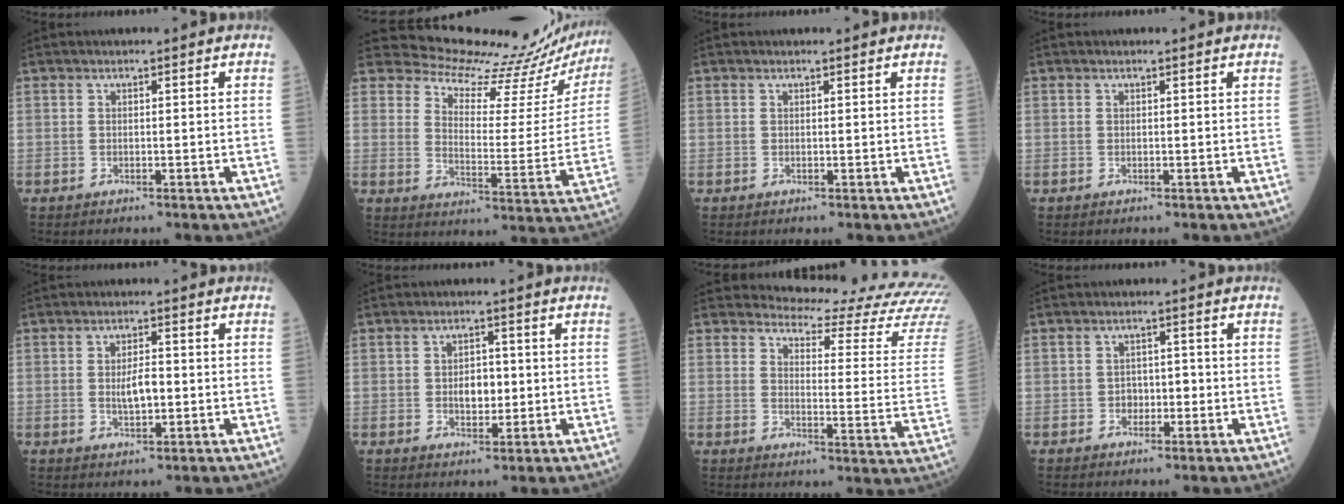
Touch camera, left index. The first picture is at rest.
{"total": 18.7, "force": [18.6, 1.2, 2.2], "torque": [-0.030, -0.120, 0.219]}
{"total": 1.2, "force": [1.2, 0.2, 0.2], "torque": [-0.009, 0.003, 0.012]}
{"total": 0.5, "force": [0.5, 0.1, 0.1], "torque": [-0.007, -0.001, 0.005]}
{"total": 3.6, "force": [-0.5, 1.3, 3.3], "torque": [-0.061, -0.003, -0.010]}
{"total": 3.7, "force": [-0.4, 2.3, 2.9], "torque": [-0.042, 0.001, -0.005]}
{"total": 19.3, "force": [18.9, 0.4, 3.9], "torque": [-0.047, -0.154, 0.193]}
{"total": 2.3, "force": [-1.0, 1.6, 1.3], "torque": [-0.009, 0.005, -0.017]}